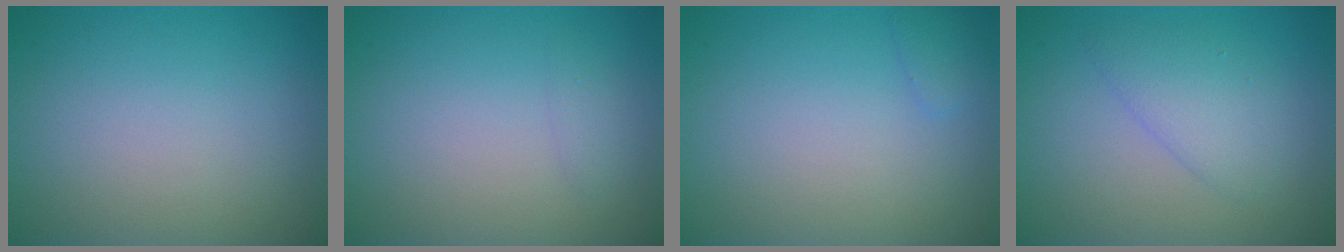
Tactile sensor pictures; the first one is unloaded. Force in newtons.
{"total": 0.7, "press": 0.7, "slide": 0.0}
{"total": 0.8, "press": 0.8, "slide": 0.0}
{"total": 2.5, "press": 2.5, "slide": 0.3}